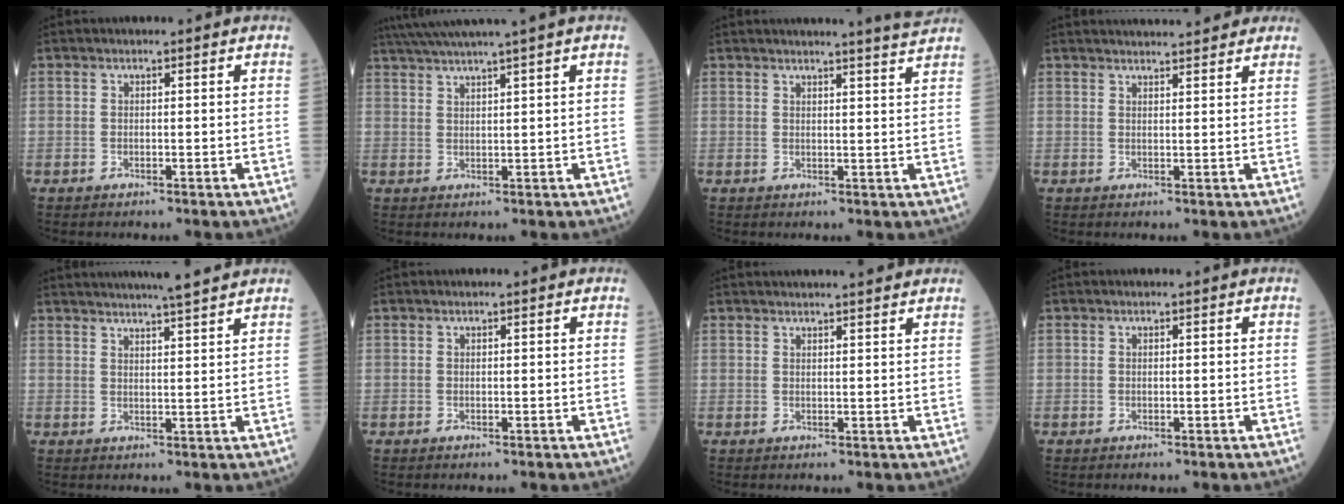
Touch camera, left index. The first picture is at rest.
{"total": 7.7, "force": [6.2, -1.9, 4.2], "torque": [-0.065, 0.022, 0.101]}
{"total": 4.4, "force": [4.1, -1.3, 1.1], "torque": [-0.018, -0.011, 0.041]}
{"total": 10.2, "force": [9.4, 1.5, 3.8], "torque": [-0.049, 0.027, 0.113]}
{"total": 9.6, "force": [8.6, -0.4, 4.2], "torque": [-0.067, 0.010, 0.113]}
{"total": 0.0}
{"total": 6.7, "force": [6.1, 0.4, 2.8], "torque": [-0.039, 0.019, 0.070]}
{"total": 0.0}